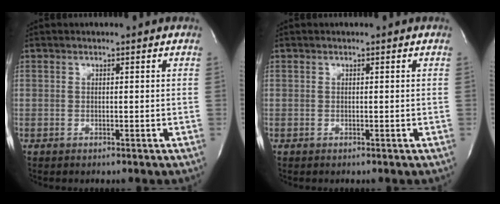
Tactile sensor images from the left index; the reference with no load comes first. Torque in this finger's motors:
{"motor_torque": [0.01, 0.00, -0.01, 0.01]}